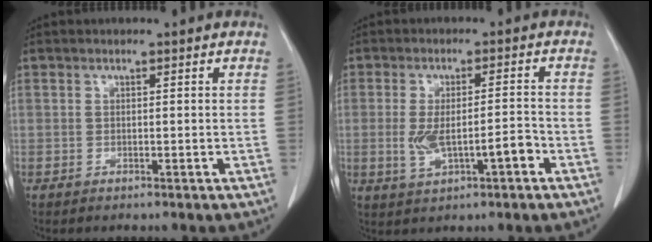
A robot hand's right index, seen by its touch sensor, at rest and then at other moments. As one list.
[{"total": 6.8, "force": [-2.0, 1.9, 6.2], "torque": [-0.122, 0.009, -0.026]}]